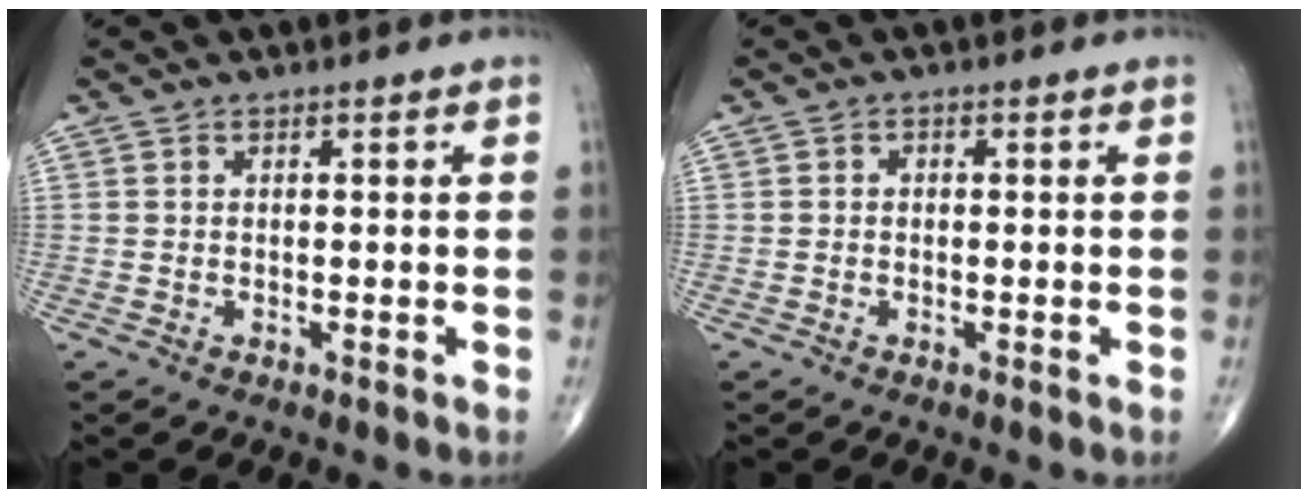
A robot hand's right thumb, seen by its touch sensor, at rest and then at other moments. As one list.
[{"total": 0.6, "force": [-0.1, 0.5, 0.3], "torque": [0.000, 0.002, -0.008]}]